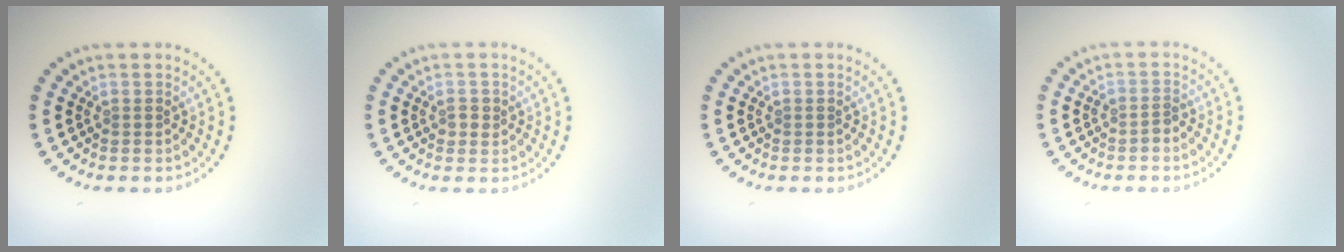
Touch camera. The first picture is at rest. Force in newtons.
{"total": 1.2, "press": 1.2, "slide": 0.1}
{"total": 0.0}
{"total": 1.1, "press": 0.9, "slide": 0.7}